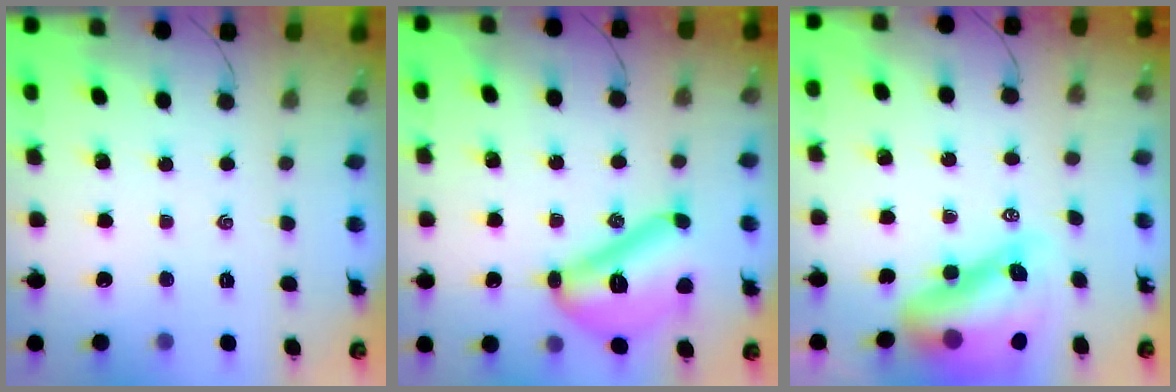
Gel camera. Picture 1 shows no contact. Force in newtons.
{"total": 17.3, "press": 17.2, "slide": 1.1}
{"total": 12.6, "press": 12.1, "slide": 3.7}